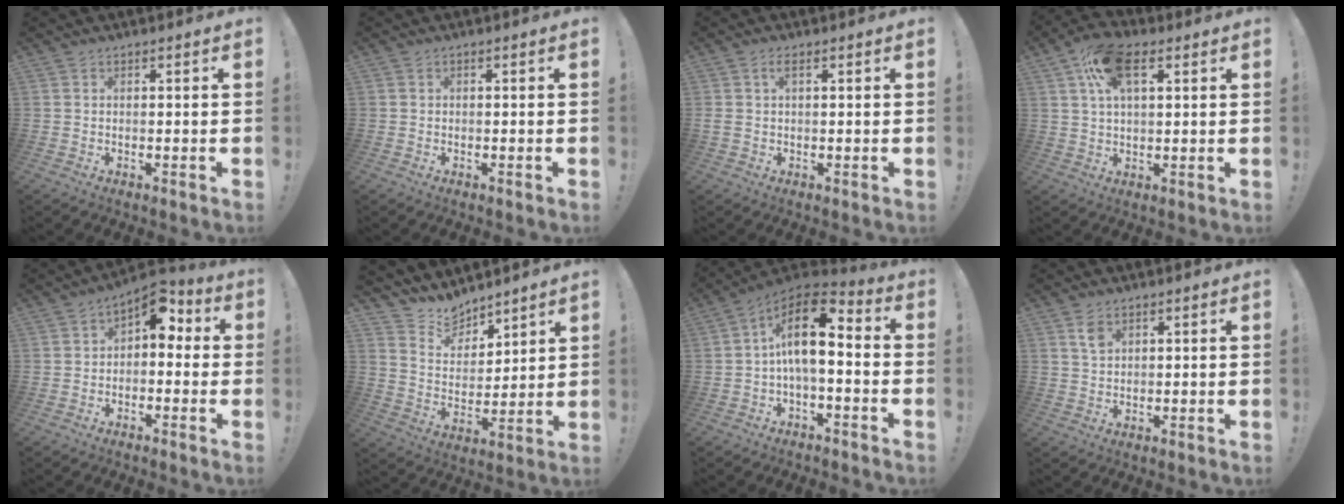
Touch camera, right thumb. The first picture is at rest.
{"total": 0.0}
{"total": 2.6, "force": [0.9, 1.3, 2.1], "torque": [-0.037, 0.002, 0.014]}
{"total": 12.0, "force": [5.0, 6.3, 8.8], "torque": [-0.149, 0.007, 0.093]}
{"total": 7.8, "force": [1.9, 5.0, 5.6], "torque": [-0.069, -0.009, 0.037]}
{"total": 9.0, "force": [8.2, 3.7, 0.3], "torque": [-0.023, -0.084, 0.159]}
{"total": 13.9, "force": [1.4, 6.2, 12.3], "torque": [-0.220, 0.002, 0.024]}
{"total": 3.7, "force": [2.0, 2.1, 2.4], "torque": [-0.039, -0.005, 0.037]}